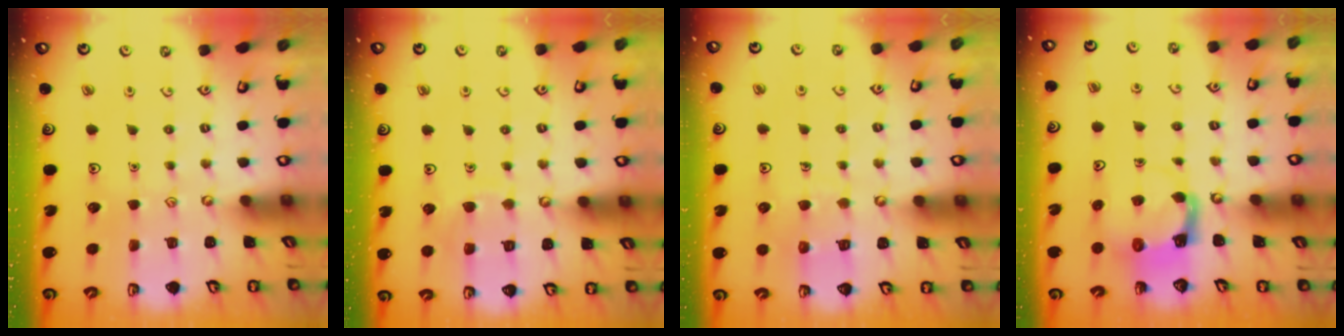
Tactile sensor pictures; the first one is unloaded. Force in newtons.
{"total": 6.3, "press": 6.2, "slide": 0.6}
{"total": 6.6, "press": 6.6, "slide": 0.5}
{"total": 3.9, "press": 3.8, "slide": 0.7}